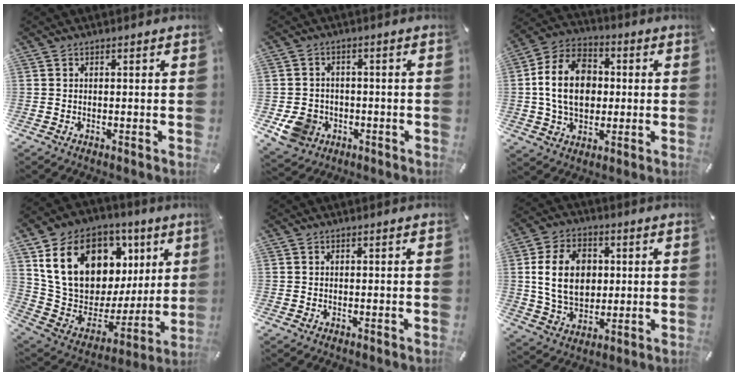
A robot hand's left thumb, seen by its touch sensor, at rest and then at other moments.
{"total": 7.8, "force": [-2.4, 6.9, 2.7], "torque": [-0.072, 0.015, -0.043]}
{"total": 15.2, "force": [0.4, 11.6, 9.8], "torque": [-0.212, 0.020, 0.005]}
{"total": 19.7, "force": [9.3, 13.8, 10.6], "torque": [-0.187, -0.054, 0.180]}
{"total": 0.0}
{"total": 13.9, "force": [1.9, 10.5, 8.8], "torque": [-0.188, 0.012, 0.032]}